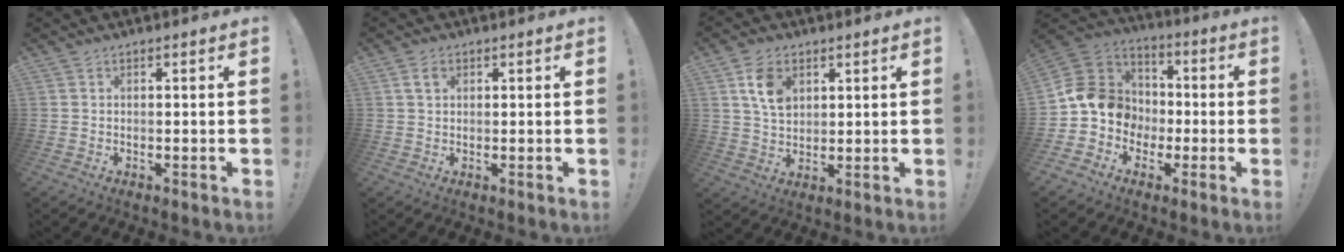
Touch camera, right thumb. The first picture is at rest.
{"total": 3.3, "force": [1.4, 2.3, 2.0], "torque": [-0.026, 0.001, 0.024]}
{"total": 9.4, "force": [3.8, 6.6, 5.4], "torque": [-0.078, -0.004, 0.074]}
{"total": 14.4, "force": [-1.4, 13.0, 6.1], "torque": [-0.092, 0.021, -0.012]}